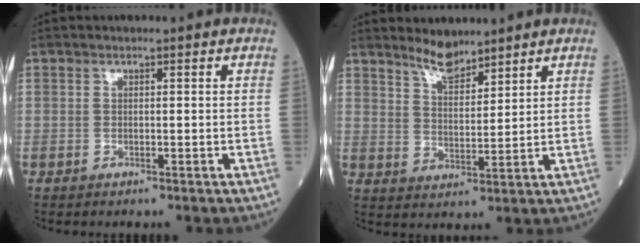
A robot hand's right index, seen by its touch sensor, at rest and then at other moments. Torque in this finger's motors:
{"motor_torque": [-0.17, 0.39, 0.02, 0.00]}